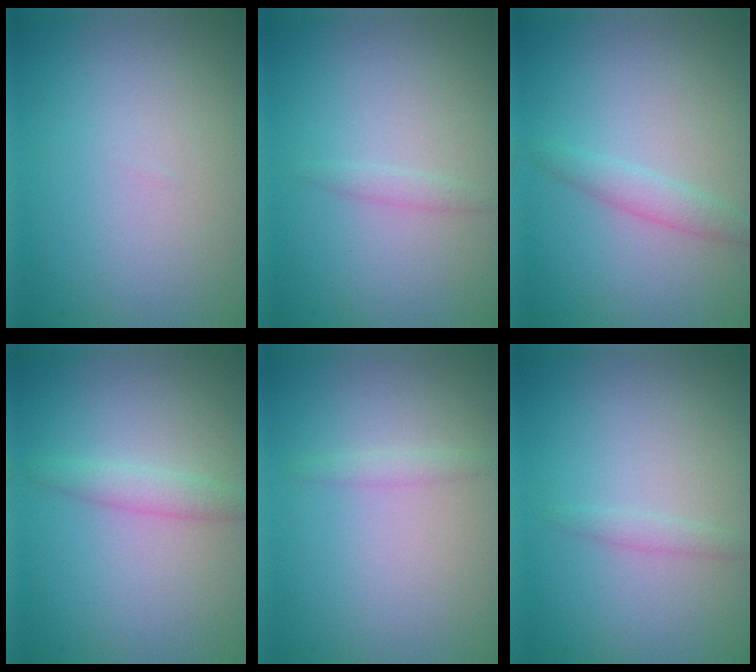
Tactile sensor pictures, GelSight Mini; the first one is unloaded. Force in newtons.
{"total": 0.8, "press": 0.8, "slide": 0.1}
{"total": 1.6, "press": 1.6, "slide": 0.1}
{"total": 1.7, "press": 1.7, "slide": 0.0}
{"total": 0.8, "press": 0.8, "slide": 0.0}
{"total": 0.9, "press": 0.9, "slide": 0.0}